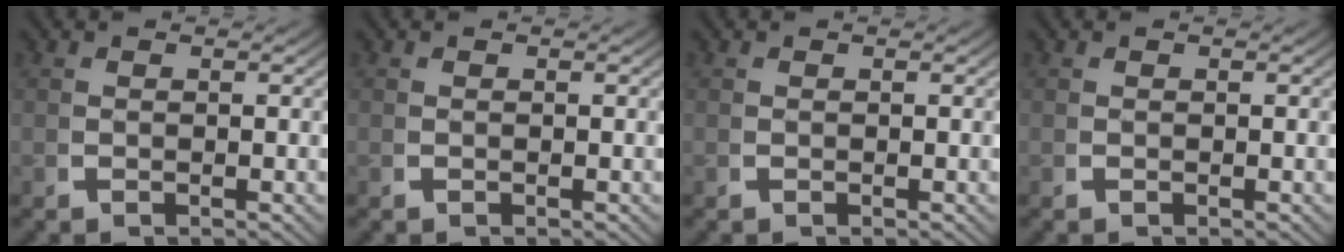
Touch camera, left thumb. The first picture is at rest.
{"total": 0.0}
{"total": 0.0}
{"total": 0.0}